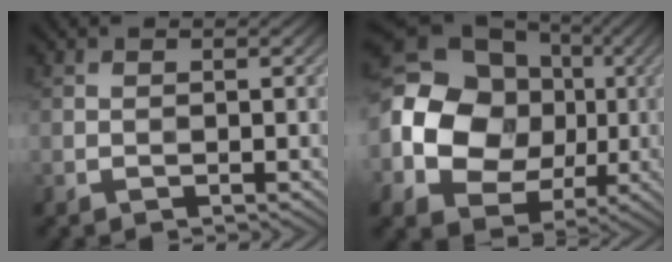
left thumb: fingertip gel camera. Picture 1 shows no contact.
{"total": 16.8, "force": [-0.2, 14.4, 8.7], "torque": [-0.220, -0.004, -0.014]}